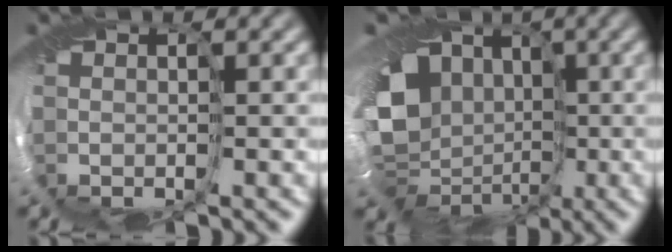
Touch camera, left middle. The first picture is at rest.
{"total": 12.1, "force": [-1.3, 10.1, 6.6], "torque": [-0.088, -0.035, -0.040]}